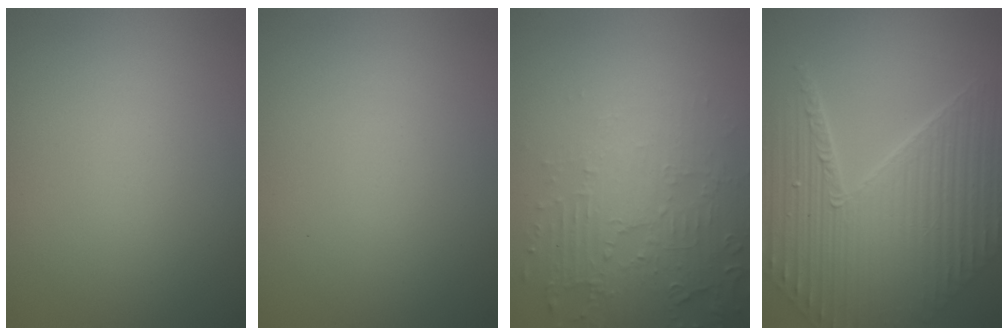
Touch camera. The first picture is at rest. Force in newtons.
{"total": 0.0}
{"total": 5.9, "press": 3.8, "slide": 4.5}
{"total": 10.8, "press": 7.2, "slide": 8.0}